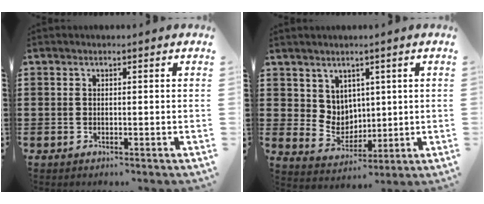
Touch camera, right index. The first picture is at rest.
{"total": 5.2, "force": [3.2, 4.0, 0.8], "torque": [-0.040, -0.004, 0.060]}